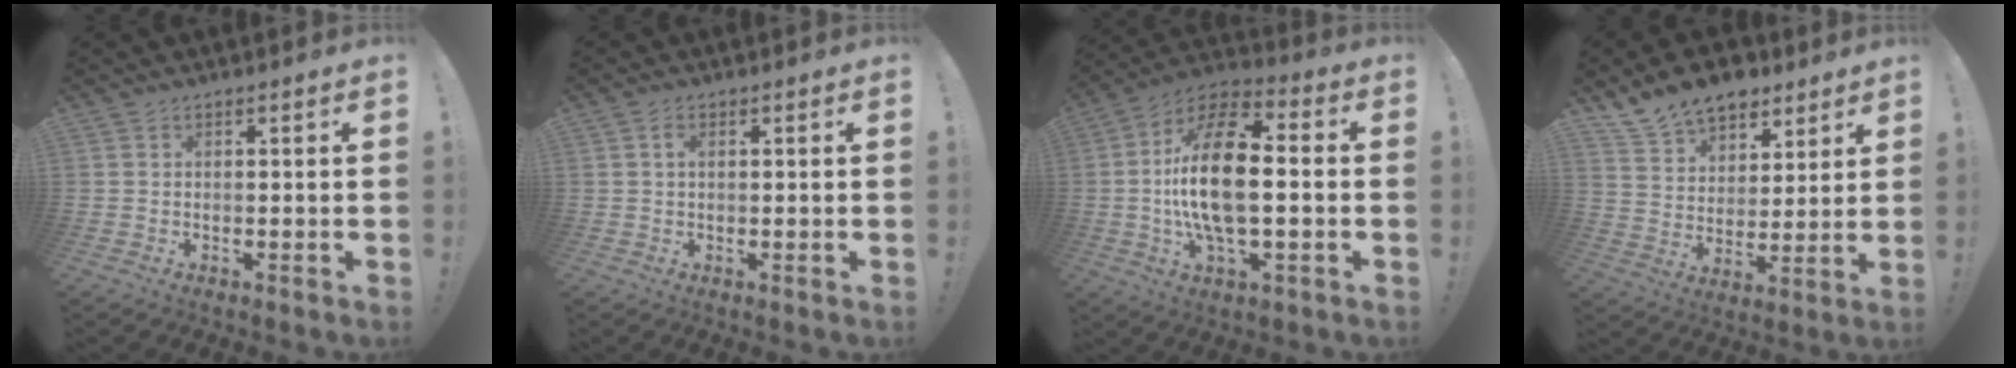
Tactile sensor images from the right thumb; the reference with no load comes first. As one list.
[{"total": 1.5, "force": [0.6, 0.9, 1.1], "torque": [-0.018, 0.001, 0.007]}, {"total": 19.3, "force": [-0.7, 8.4, 17.3], "torque": [-0.330, 0.006, -0.017]}, {"total": 13.2, "force": [10.0, 7.6, 3.9], "torque": [-0.067, -0.072, 0.191]}]